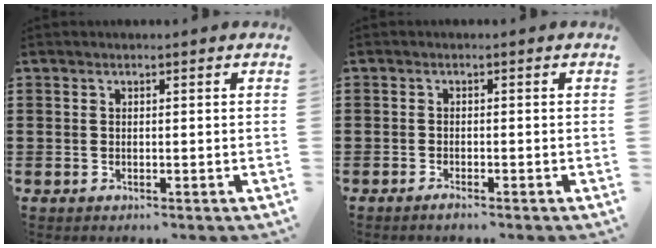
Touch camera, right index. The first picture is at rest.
{"total": 1.1, "force": [-1.0, 0.0, 0.3], "torque": [-0.009, -0.003, -0.019]}